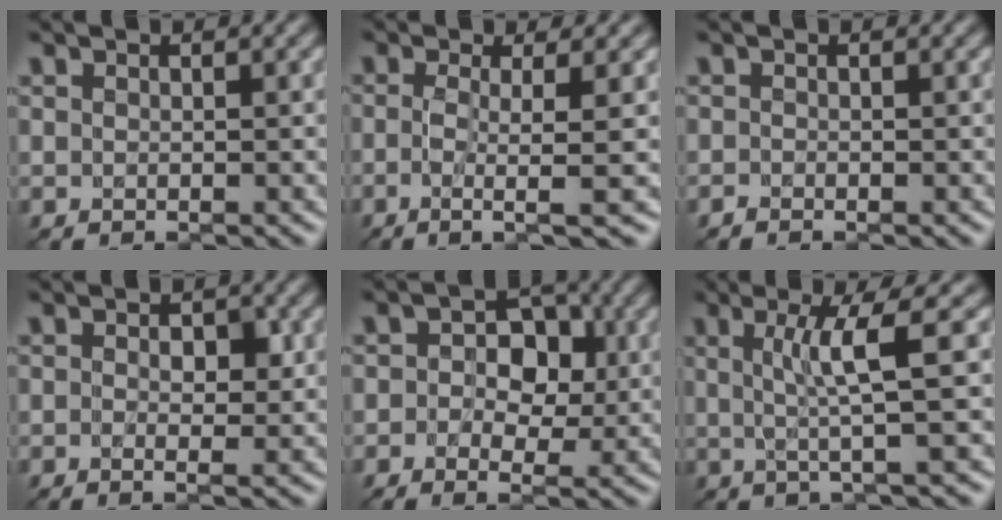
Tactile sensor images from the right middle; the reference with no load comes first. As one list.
[{"total": 3.6, "force": [-0.5, 0.5, 3.5], "torque": [-0.065, -0.005, -0.015]}, {"total": 0.8, "force": [-0.7, 0.1, 0.3], "torque": [-0.008, -0.006, -0.013]}, {"total": 2.3, "force": [0.2, 1.2, 1.9], "torque": [-0.031, -0.003, 0.001]}, {"total": 6.0, "force": [0.5, 4.2, 4.4], "torque": [-0.045, 0.005, 0.000]}, {"total": 4.7, "force": [0.6, 0.5, 4.7], "torque": [-0.086, 0.005, 0.011]}]